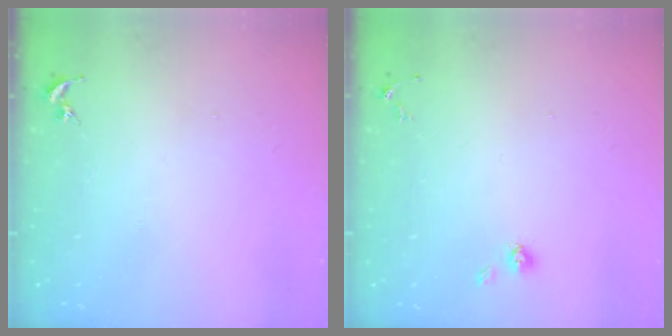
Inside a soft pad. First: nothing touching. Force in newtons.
{"total": 4.0, "press": 3.6, "slide": 1.8}